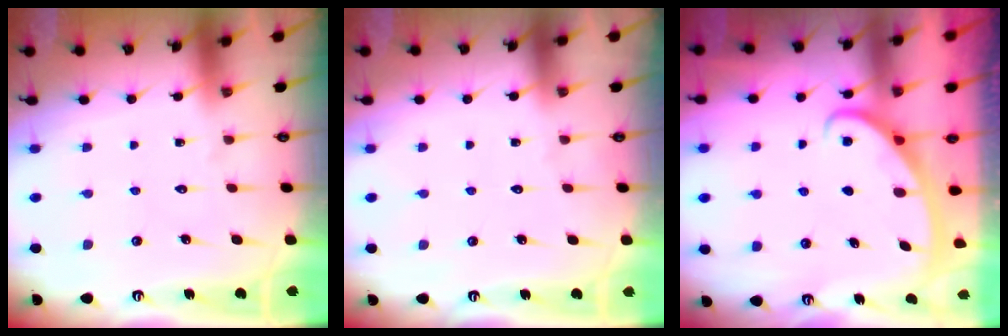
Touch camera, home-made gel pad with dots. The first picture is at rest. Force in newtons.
{"total": 0.0}
{"total": 2.8, "press": 2.8, "slide": 0.4}